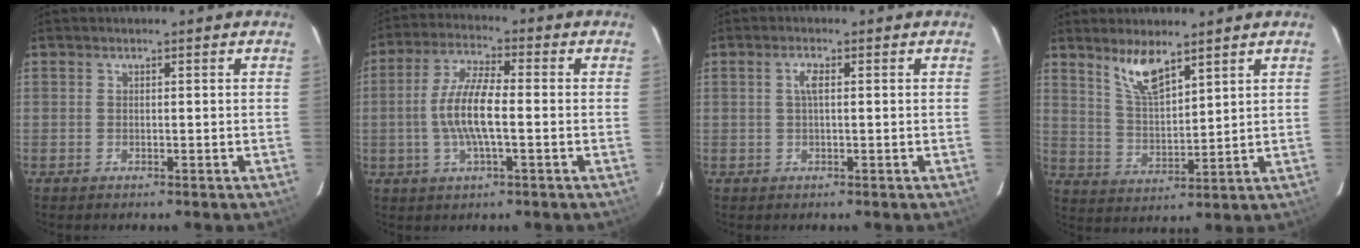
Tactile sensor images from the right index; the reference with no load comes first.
{"total": 9.4, "force": [-1.4, 2.2, 9.0], "torque": [-0.181, 0.004, -0.029]}
{"total": 2.0, "force": [0.3, 0.4, 1.9], "torque": [-0.038, 0.004, 0.004]}
{"total": 7.6, "force": [5.5, 2.1, 4.7], "torque": [-0.089, -0.003, 0.116]}